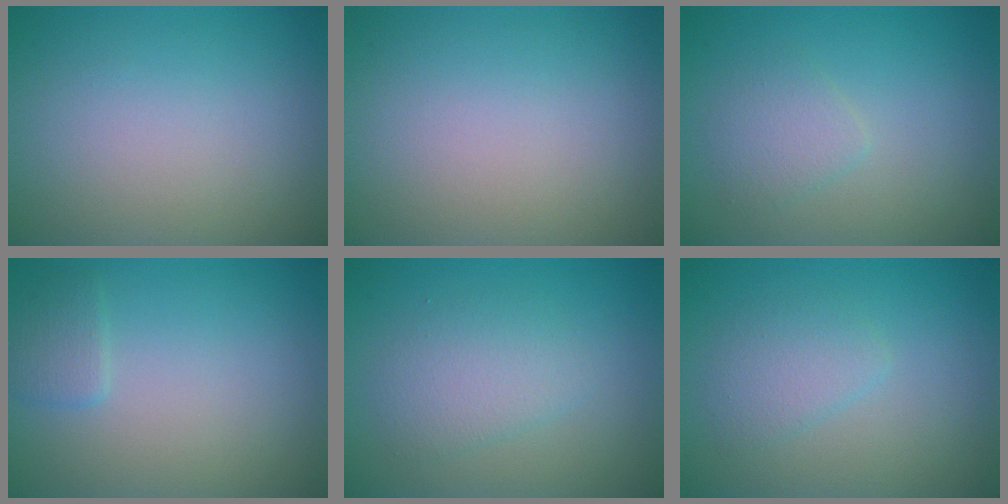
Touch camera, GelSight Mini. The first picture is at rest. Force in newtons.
{"total": 0.0}
{"total": 1.9, "press": 1.9, "slide": 0.1}
{"total": 1.4, "press": 1.4, "slide": 0.1}
{"total": 2.7, "press": 2.7, "slide": 0.1}
{"total": 2.1, "press": 2.1, "slide": 0.1}